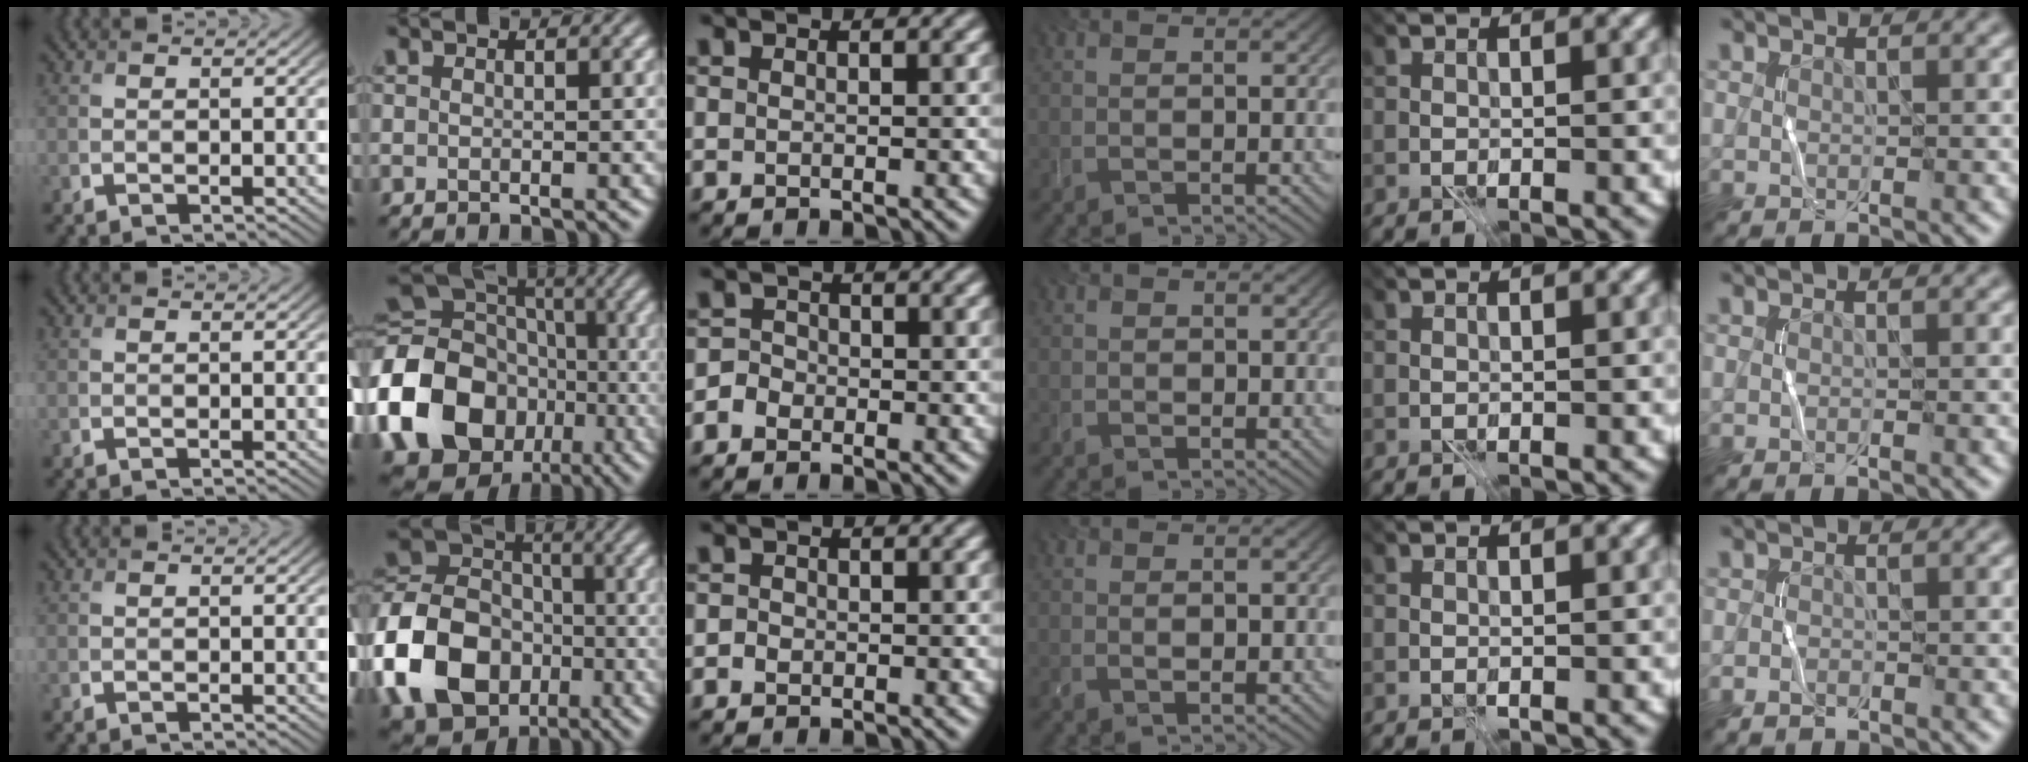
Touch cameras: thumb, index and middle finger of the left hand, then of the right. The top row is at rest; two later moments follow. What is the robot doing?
{"motion": "wrap", "object": "cellophane"}